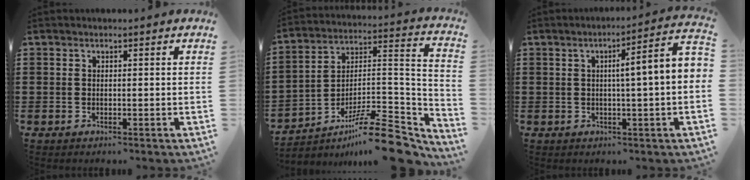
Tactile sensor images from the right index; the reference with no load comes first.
{"total": 13.0, "force": [-9.7, 3.3, 8.0], "torque": [-0.112, 0.038, -0.170]}
{"total": 4.5, "force": [-0.2, -0.5, 4.5], "torque": [-0.076, -0.019, -0.015]}